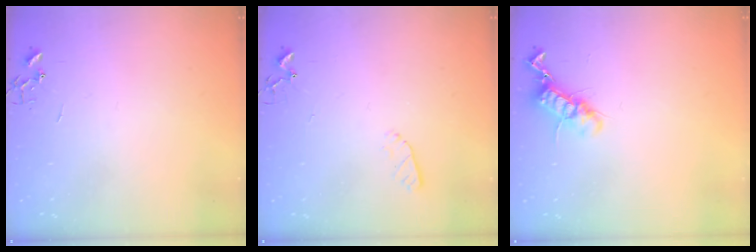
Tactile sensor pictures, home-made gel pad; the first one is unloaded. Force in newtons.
{"total": 3.5, "press": 3.4, "slide": 0.5}
{"total": 12.3, "press": 12.3, "slide": 0.6}